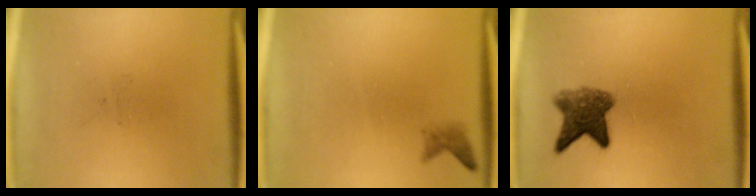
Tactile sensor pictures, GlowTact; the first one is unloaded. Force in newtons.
{"total": 1.3}
{"total": 6.0}